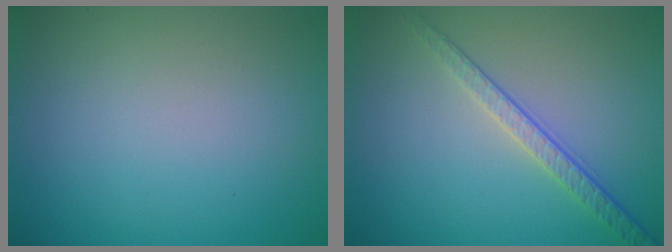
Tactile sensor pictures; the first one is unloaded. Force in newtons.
{"total": 2.4, "press": 2.0, "slide": 1.4}